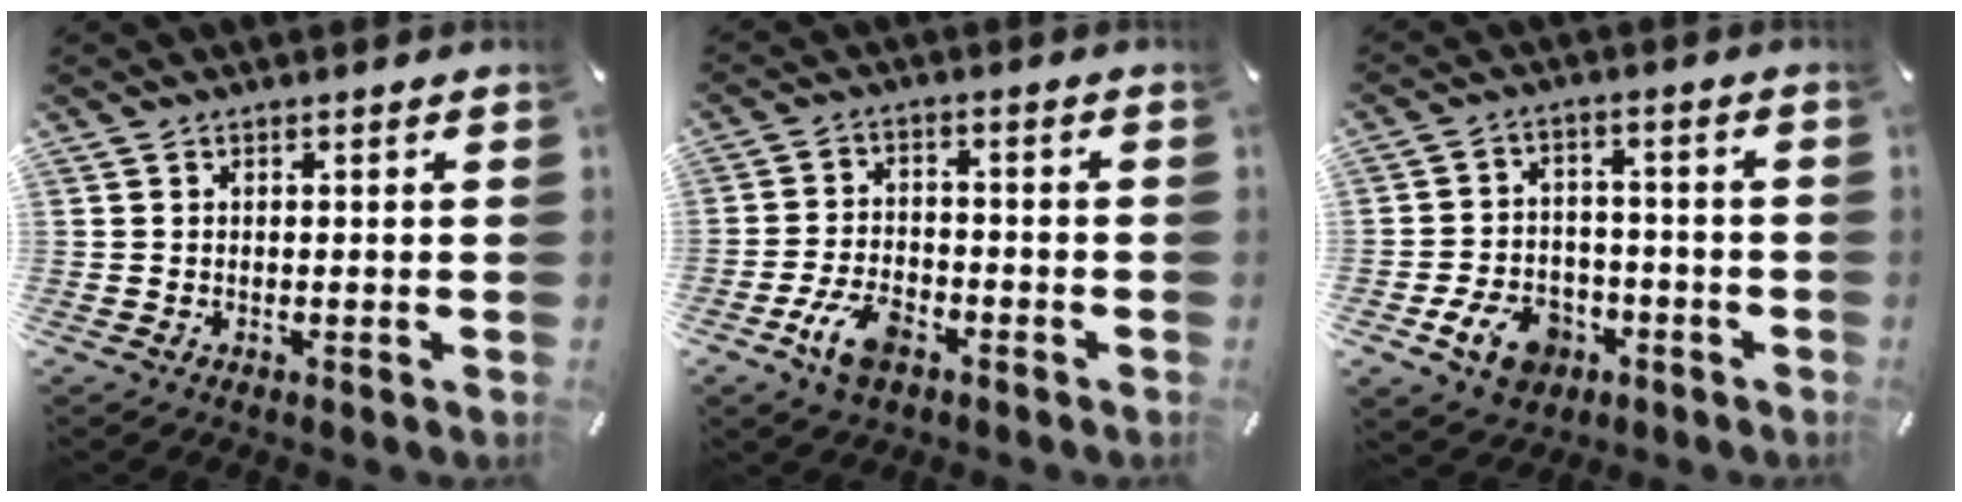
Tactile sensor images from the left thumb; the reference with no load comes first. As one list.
[{"total": 8.5, "force": [-4.6, 4.8, 5.4], "torque": [-0.118, 0.016, -0.084]}, {"total": 10.4, "force": [-4.9, 7.6, 5.3], "torque": [-0.108, 0.028, -0.086]}]